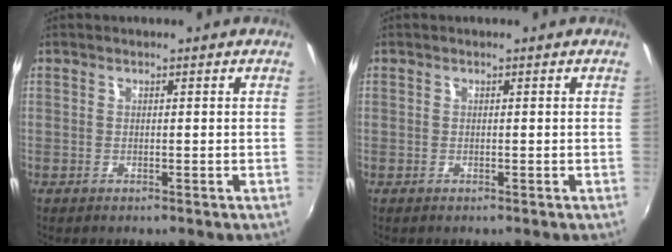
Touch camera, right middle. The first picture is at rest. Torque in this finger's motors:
{"motor_torque": [0.46, -0.50, 0.06, 0.03]}